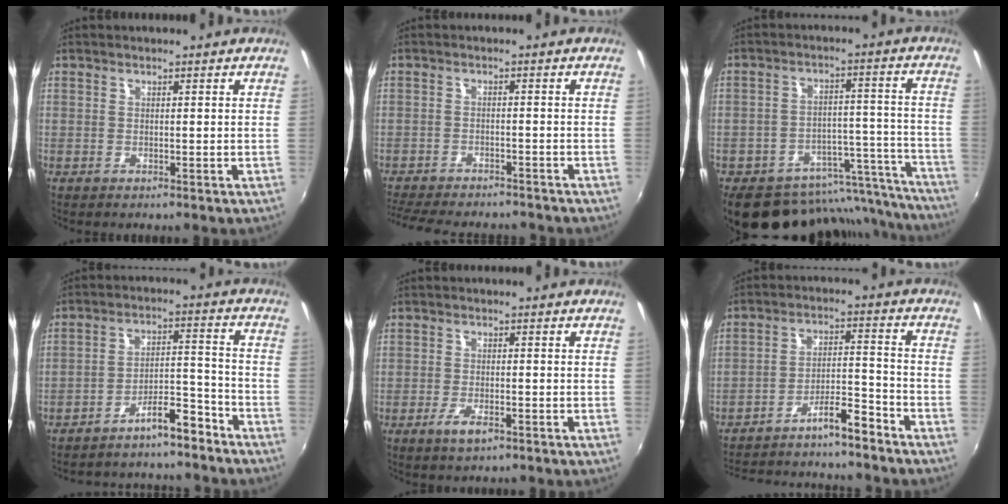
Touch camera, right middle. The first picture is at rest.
{"total": 12.9, "force": [-11.3, 3.5, 5.1], "torque": [-0.123, -0.017, -0.170]}
{"total": 21.1, "force": [-17.8, 9.4, 6.4], "torque": [-0.104, 0.051, -0.221]}
{"total": 10.3, "force": [-9.1, 3.0, 3.7], "torque": [-0.069, 0.047, -0.124]}
{"total": 3.6, "force": [-2.1, 1.2, 2.7], "torque": [-0.060, -0.006, -0.038]}
{"total": 11.6, "force": [-10.6, 1.1, 4.5], "torque": [-0.091, 0.037, -0.170]}